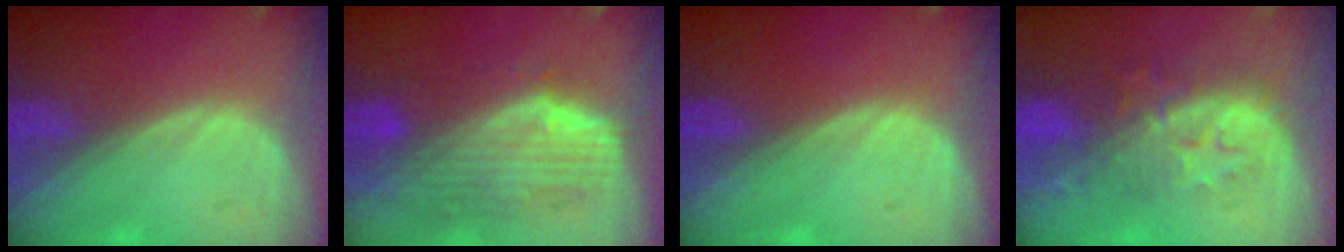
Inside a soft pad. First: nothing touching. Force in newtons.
{"total": 10.4, "press": 9.1, "slide": 5.2}
{"total": 0.0}
{"total": 9.2, "press": 8.7, "slide": 3.2}